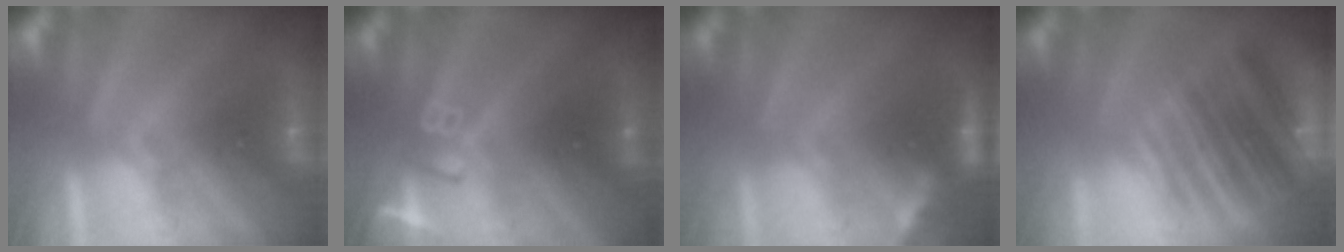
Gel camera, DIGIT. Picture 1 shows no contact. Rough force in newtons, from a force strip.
{"total": 2.5}
{"total": 2.3}
{"total": 7.2}